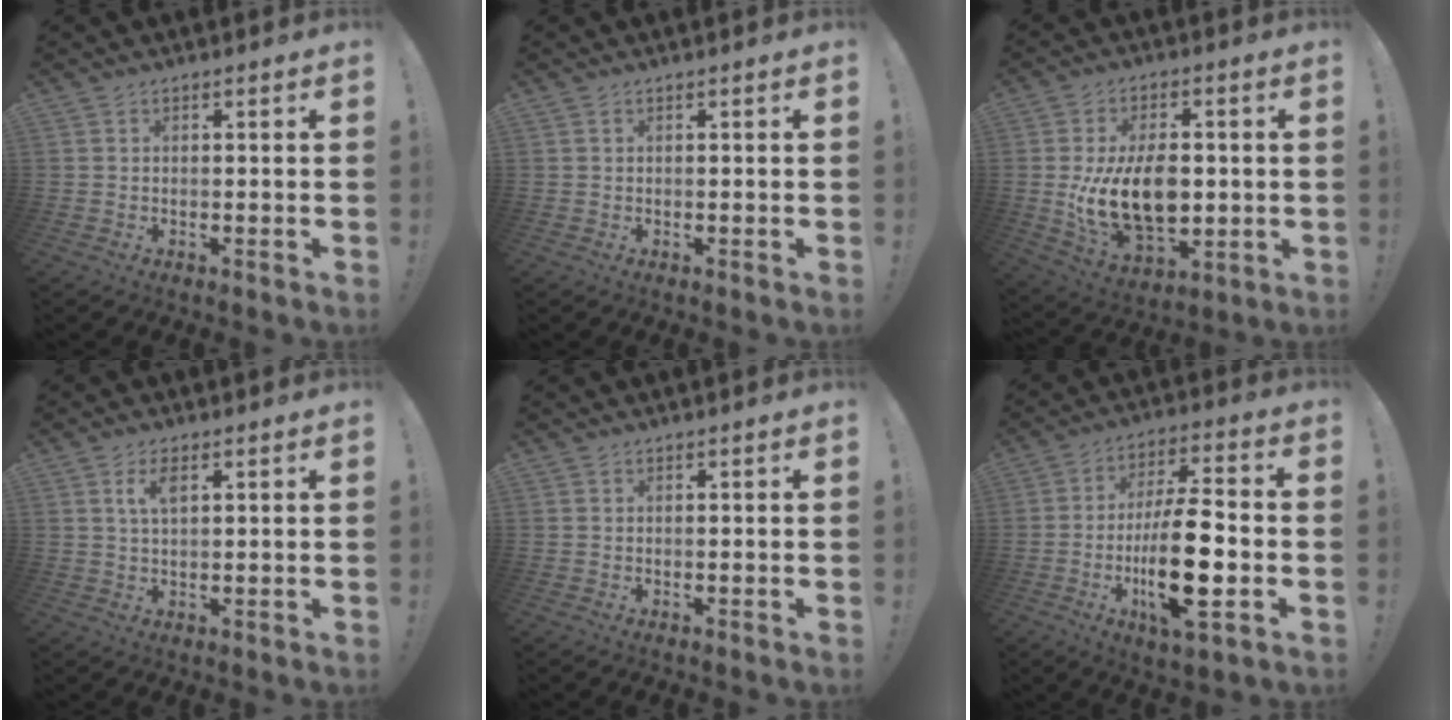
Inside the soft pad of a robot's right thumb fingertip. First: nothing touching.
{"total": 0.5, "force": [0.3, 0.3, 0.2], "torque": [-0.005, 0.000, 0.007]}
{"total": 18.6, "force": [-1.0, 12.2, 14.1], "torque": [-0.247, -0.011, -0.012]}
{"total": 4.2, "force": [1.8, 1.9, 3.3], "torque": [-0.061, 0.000, 0.029]}
{"total": 0.0}
{"total": 18.4, "force": [-3.7, 5.8, 17.0], "torque": [-0.301, 0.004, -0.059]}